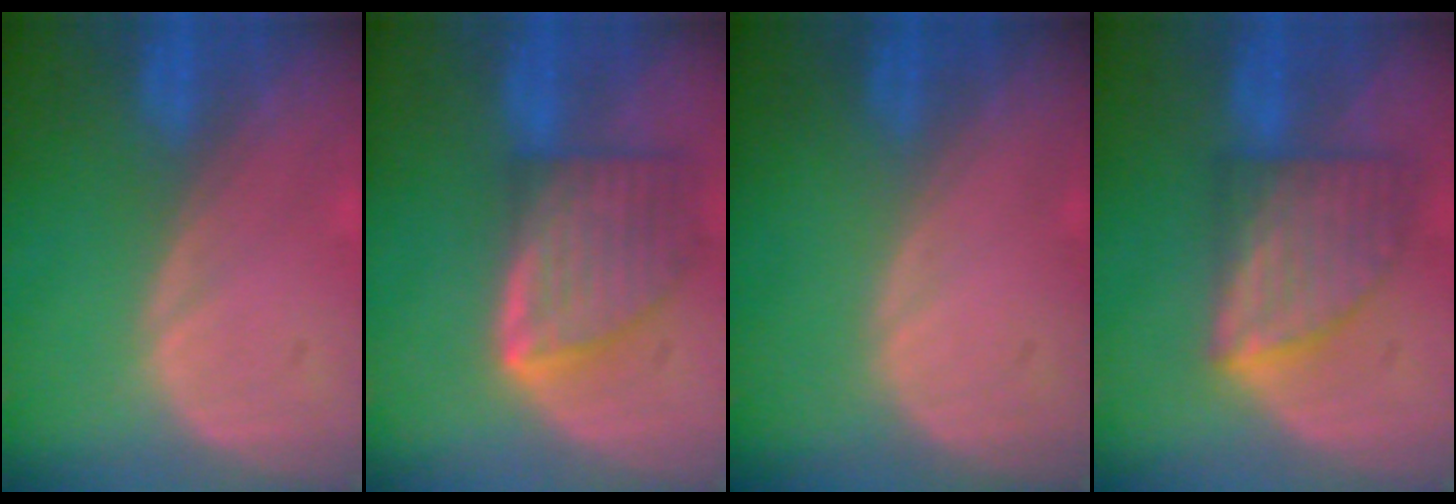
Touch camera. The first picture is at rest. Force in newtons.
{"total": 8.0, "press": 7.2, "slide": 3.6}
{"total": 0.0}
{"total": 7.7, "press": 7.0, "slide": 3.1}